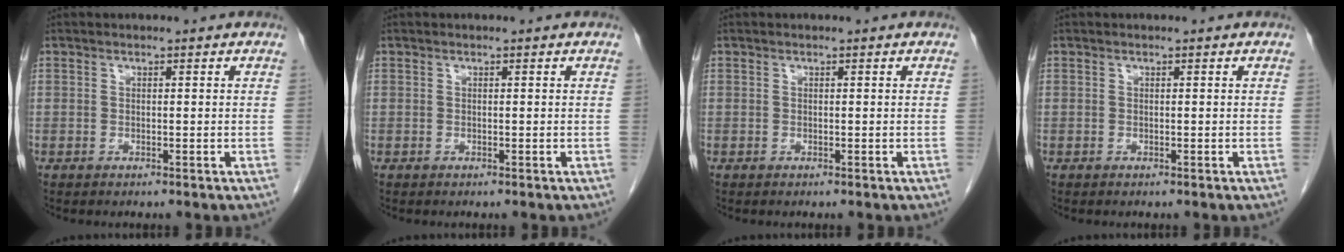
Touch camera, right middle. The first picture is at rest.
{"total": 0.0}
{"total": 0.0}
{"total": 0.0}